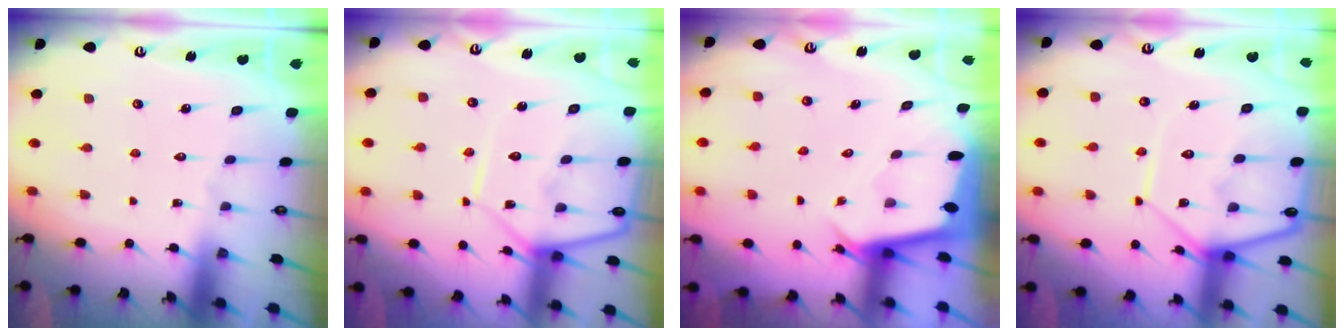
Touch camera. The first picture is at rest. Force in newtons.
{"total": 10.8, "press": 10.7, "slide": 0.8}
{"total": 2.8, "press": 2.8, "slide": 0.0}
{"total": 11.8, "press": 11.7, "slide": 1.1}